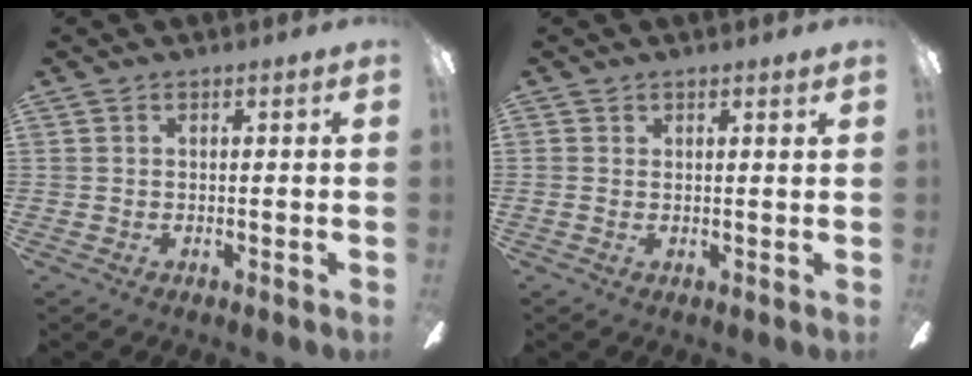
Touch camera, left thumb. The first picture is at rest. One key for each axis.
{"total": 1.0, "fx": 0.7, "fy": -0.1, "fz": 0.8, "tx": -0.008, "ty": -0.006, "tz": 0.010}